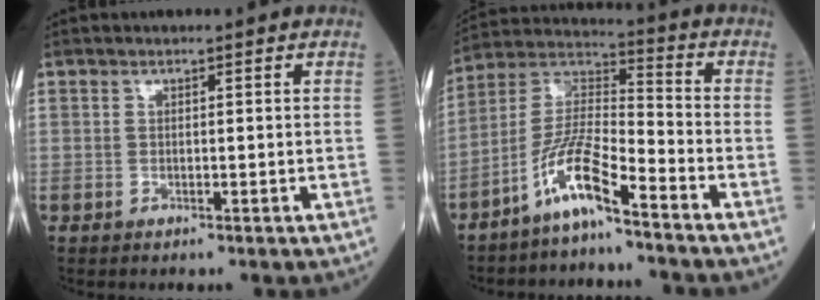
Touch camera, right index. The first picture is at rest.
{"total": 9.7, "force": [-6.4, 0.9, 7.2], "torque": [-0.159, 0.002, -0.132]}